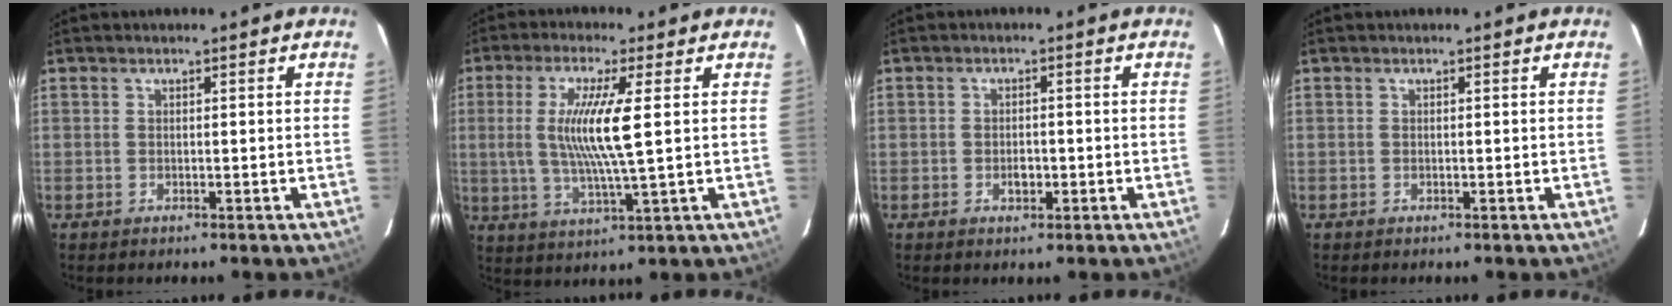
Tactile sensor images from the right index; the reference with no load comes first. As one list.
[{"total": 11.0, "force": [1.5, 0.6, 10.9], "torque": [-0.213, -0.008, 0.032]}, {"total": 2.3, "force": [-0.7, 1.6, 1.5], "torque": [-0.026, 0.003, -0.011]}, {"total": 0.0}]